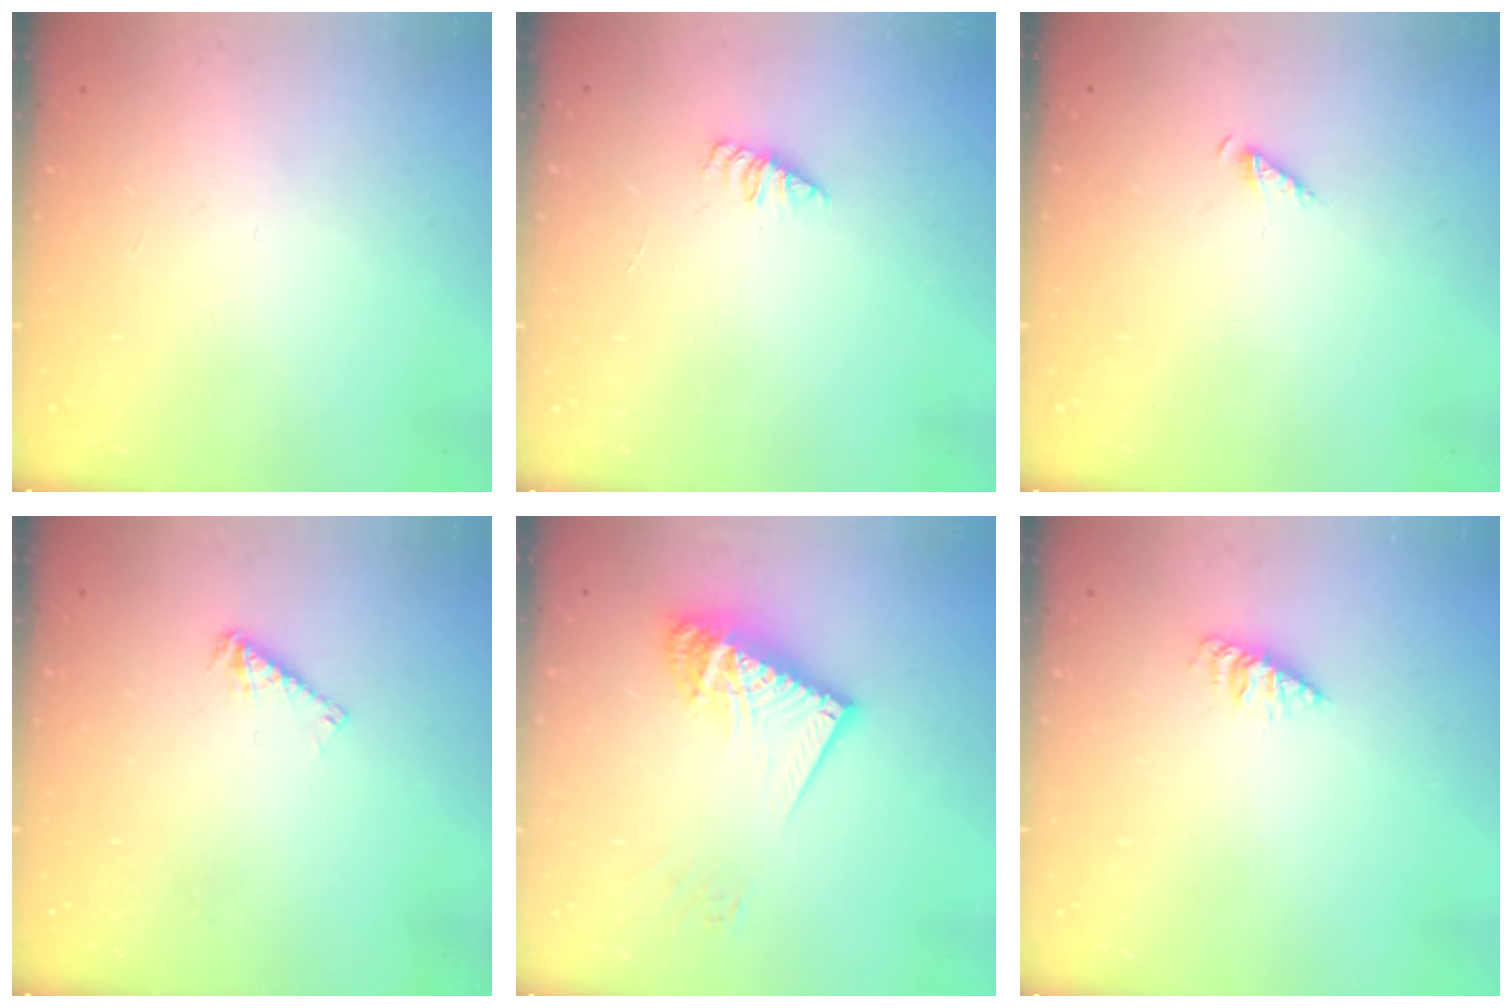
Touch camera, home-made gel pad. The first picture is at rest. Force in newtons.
{"total": 1.4, "press": 1.3, "slide": 0.3}
{"total": 2.2, "press": 2.1, "slide": 0.4}
{"total": 3.3, "press": 3.2, "slide": 0.6}
{"total": 14.0, "press": 13.9, "slide": 1.3}
{"total": 2.3, "press": 2.3, "slide": 0.3}